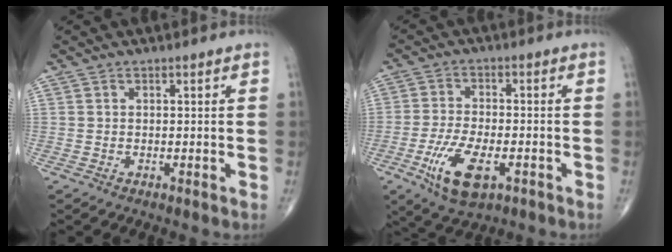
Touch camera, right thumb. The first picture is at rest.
{"total": 10.4, "force": [-4.2, 4.6, 8.3], "torque": [-0.163, 0.004, -0.069]}